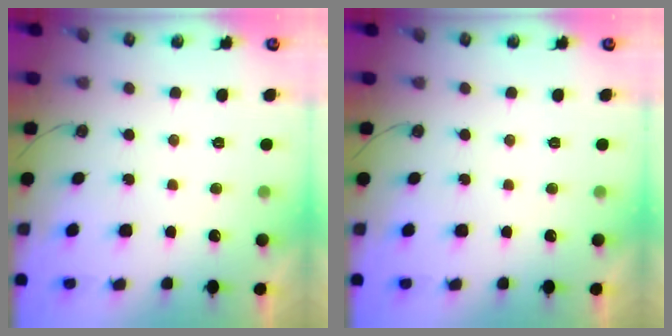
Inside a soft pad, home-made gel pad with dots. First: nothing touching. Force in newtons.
{"total": 0.0}